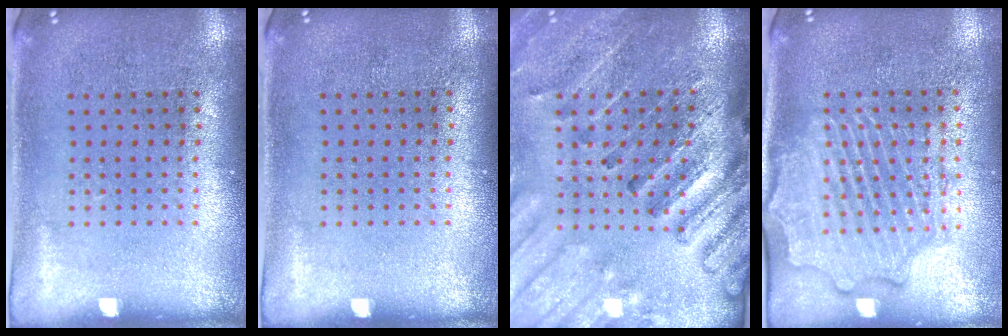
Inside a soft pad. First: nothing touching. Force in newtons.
{"total": 0.0}
{"total": 2.8, "press": 2.7, "slide": 0.6}
{"total": 2.3, "press": 2.2, "slide": 0.5}